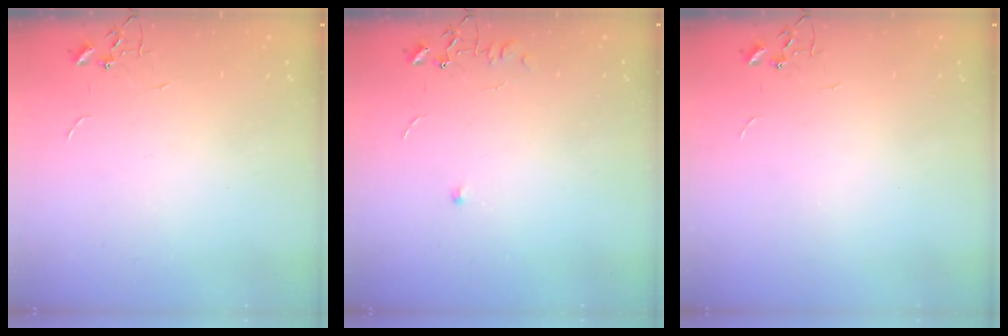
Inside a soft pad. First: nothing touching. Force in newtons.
{"total": 4.3, "press": 4.3, "slide": 0.6}
{"total": 0.0}